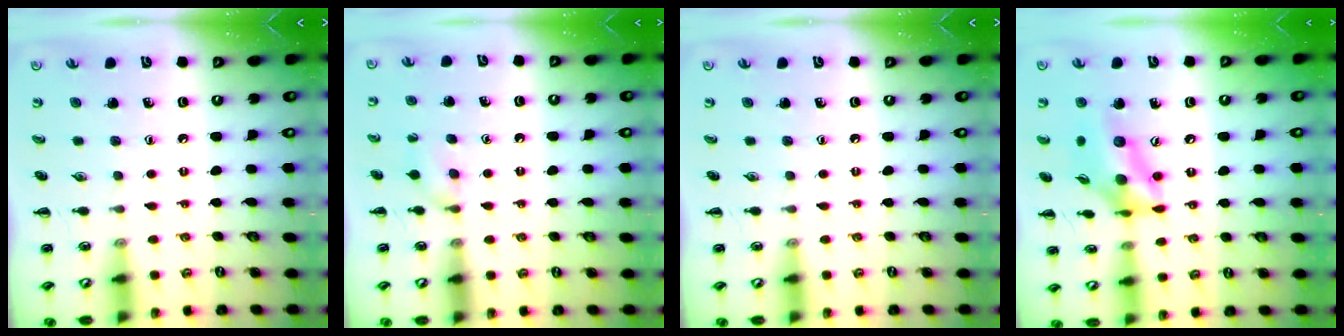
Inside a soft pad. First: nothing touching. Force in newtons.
{"total": 6.4, "press": 6.1, "slide": 1.9}
{"total": 0.0}
{"total": 13.9, "press": 13.4, "slide": 3.5}